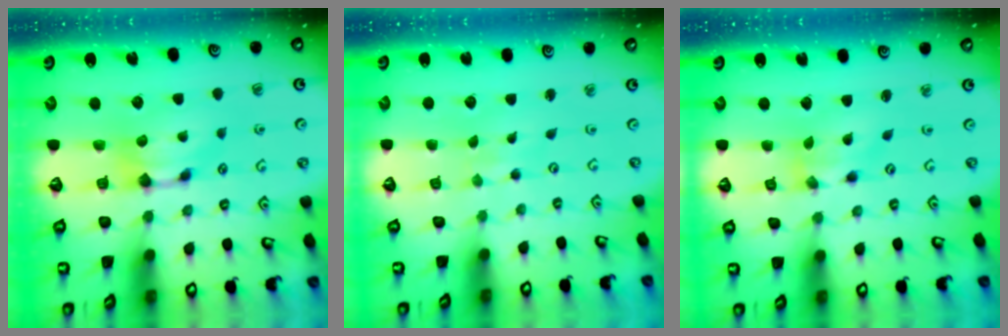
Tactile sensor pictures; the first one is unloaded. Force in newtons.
{"total": 4.0, "press": 4.0, "slide": 0.1}
{"total": 1.9, "press": 1.3, "slide": 1.4}